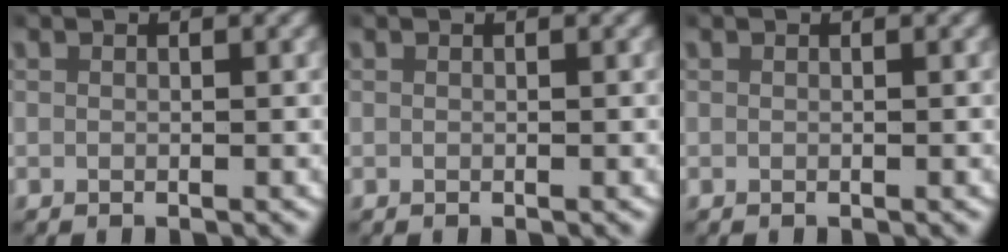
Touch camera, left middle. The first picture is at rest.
{"total": 0.0}
{"total": 0.0}